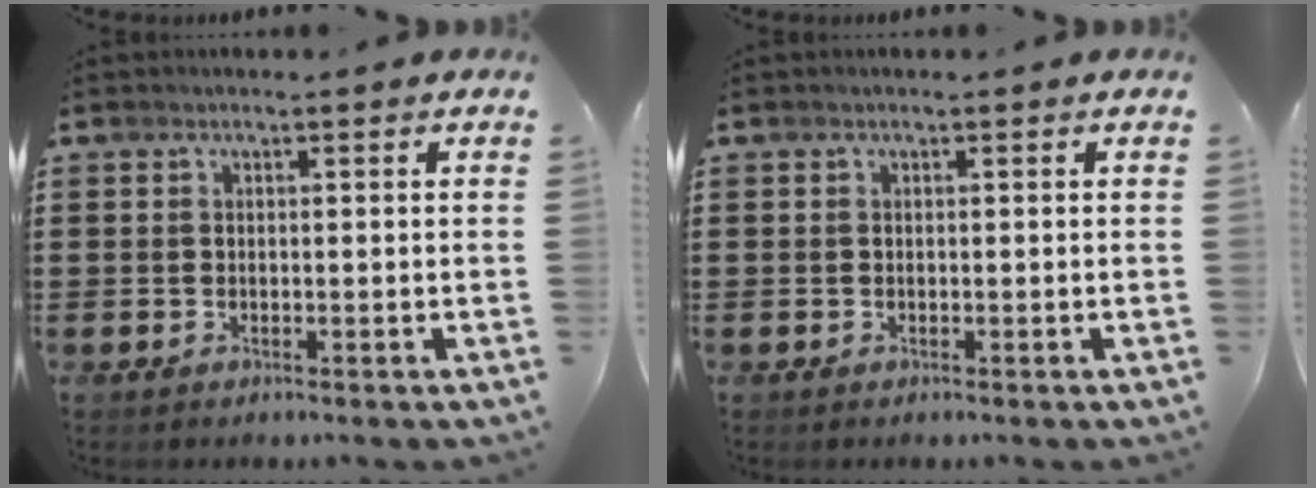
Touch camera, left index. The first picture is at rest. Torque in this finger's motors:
{"motor_torque": [0.00, 0.00, 0.00, 0.00]}